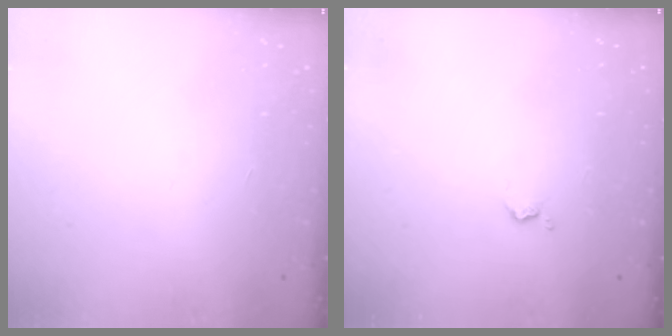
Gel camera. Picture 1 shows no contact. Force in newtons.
{"total": 2.7, "press": 2.6, "slide": 0.5}